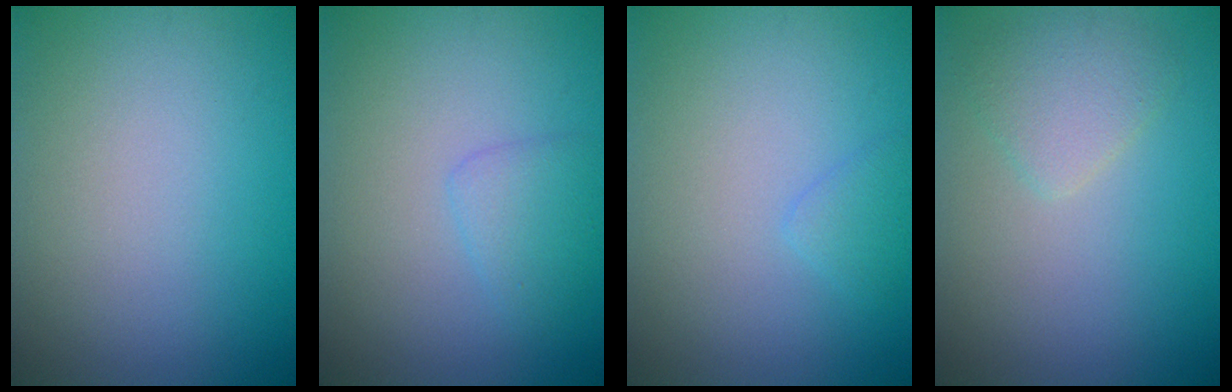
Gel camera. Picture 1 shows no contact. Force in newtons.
{"total": 1.8, "press": 1.8, "slide": 0.1}
{"total": 1.2, "press": 1.1, "slide": 0.1}
{"total": 2.2, "press": 2.2, "slide": 0.2}